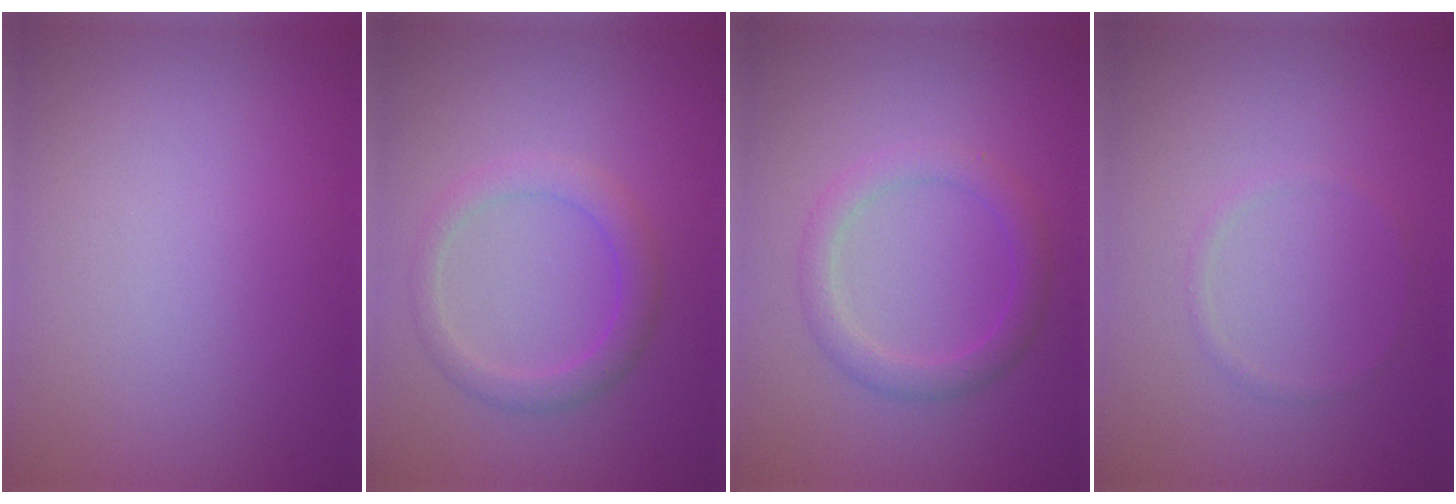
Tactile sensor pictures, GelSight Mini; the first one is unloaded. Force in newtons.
{"total": 2.4, "press": 2.4, "slide": 0.1}
{"total": 2.4, "press": 2.4, "slide": 0.1}
{"total": 0.6, "press": 0.6, "slide": 0.1}